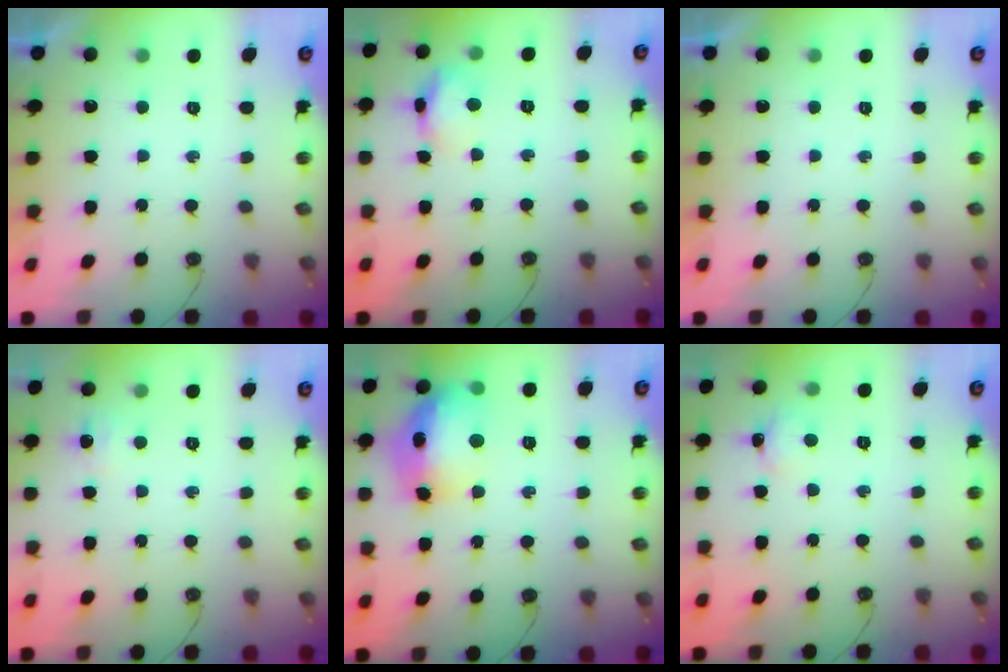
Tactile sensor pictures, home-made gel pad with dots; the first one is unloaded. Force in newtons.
{"total": 8.1, "press": 8.0, "slide": 0.9}
{"total": 0.0}
{"total": 3.6, "press": 3.5, "slide": 0.8}
{"total": 16.9, "press": 16.8, "slide": 1.3}
{"total": 4.0, "press": 4.0, "slide": 0.5}